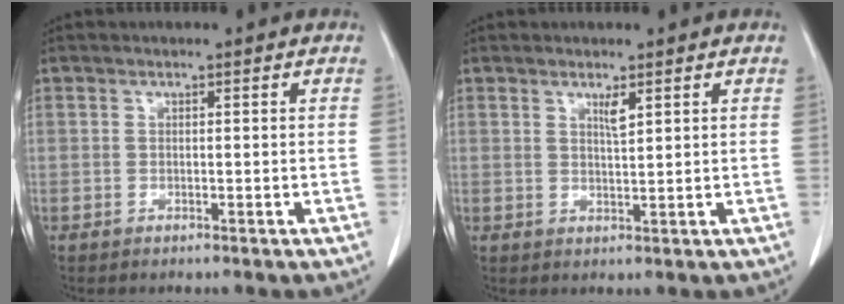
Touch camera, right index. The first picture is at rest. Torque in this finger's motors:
{"motor_torque": [0.04, -0.01, 0.00, 0.02]}